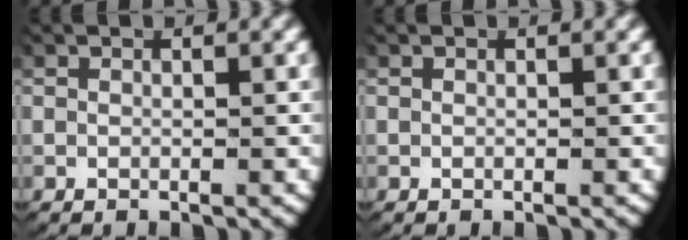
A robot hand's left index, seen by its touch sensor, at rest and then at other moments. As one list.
[{"total": 0.0}]